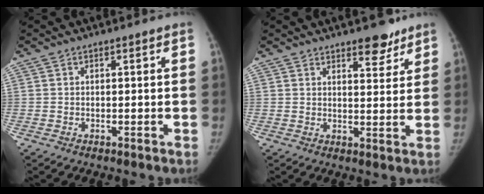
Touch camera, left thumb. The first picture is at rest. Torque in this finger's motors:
{"motor_torque": [0.31, -0.14, 0.16, -0.55, 0.11]}